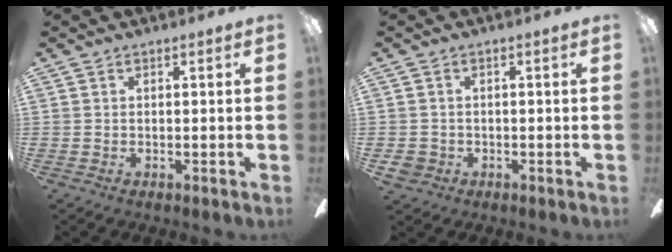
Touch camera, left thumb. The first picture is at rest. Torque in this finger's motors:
{"motor_torque": [-0.36, 0.49, 0.23, -0.06, -0.02]}